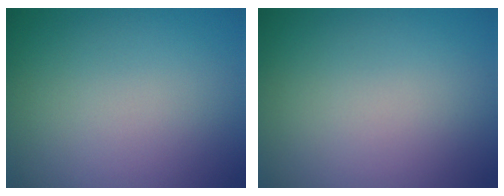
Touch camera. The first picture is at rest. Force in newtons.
{"total": 0.0}